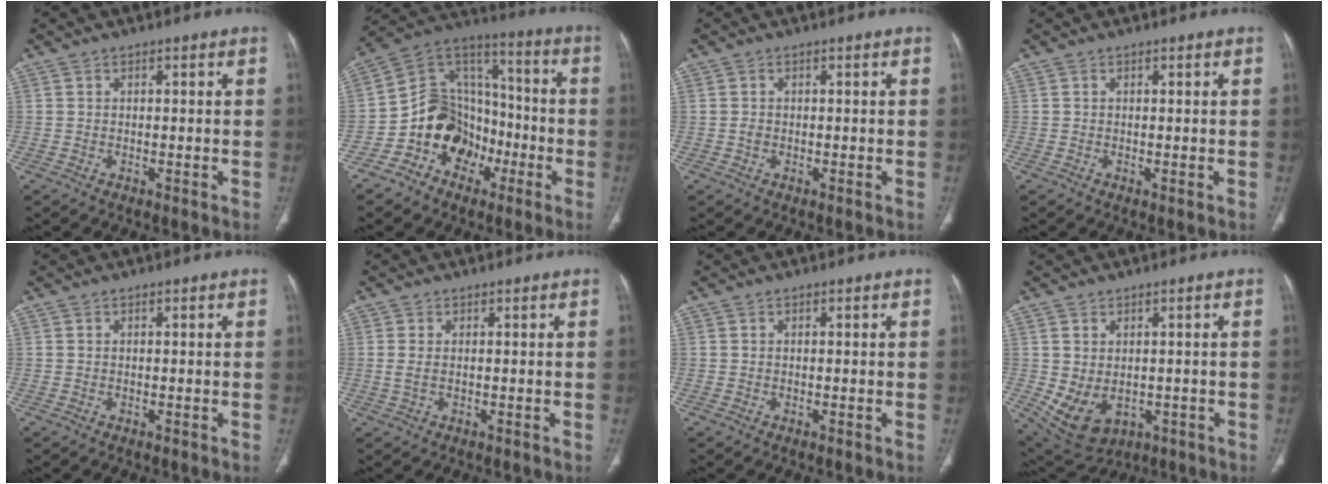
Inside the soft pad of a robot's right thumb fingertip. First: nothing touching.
{"total": 15.6, "force": [-6.5, 12.2, 7.3], "torque": [-0.075, 0.089, -0.120]}
{"total": 0.9, "force": [-0.1, 0.7, 0.5], "torque": [-0.008, 0.002, -0.002]}
{"total": 0.0}
{"total": 0.0}
{"total": 1.7, "force": [0.1, 0.8, 1.4], "torque": [-0.040, 0.002, 0.007]}
{"total": 0.0}
{"total": 9.3, "force": [-1.6, 6.6, 6.3], "torque": [-0.105, 0.001, 0.003]}